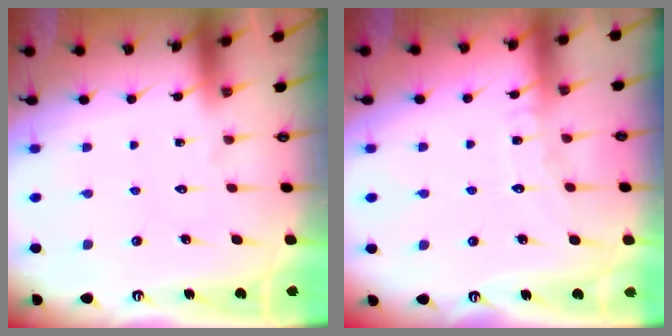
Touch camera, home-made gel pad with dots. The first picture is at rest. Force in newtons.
{"total": 6.3, "press": 6.3, "slide": 0.6}